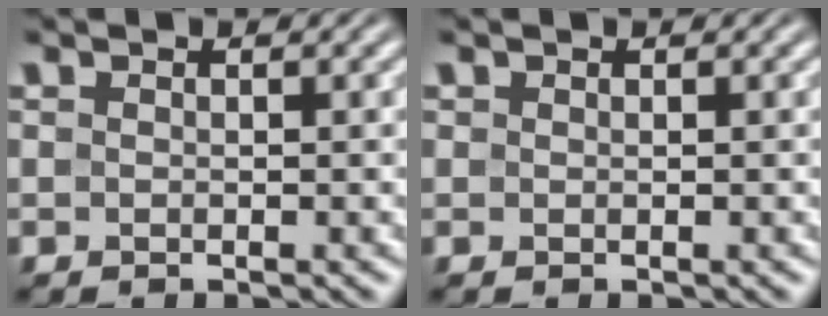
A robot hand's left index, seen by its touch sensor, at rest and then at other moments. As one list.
[{"total": 0.0}]